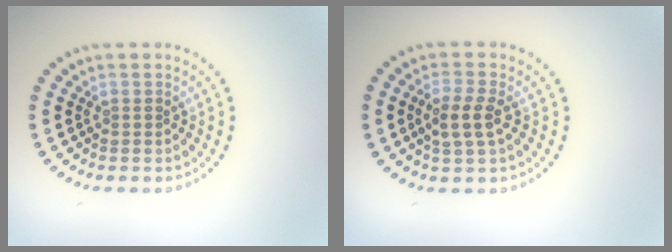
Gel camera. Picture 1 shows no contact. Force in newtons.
{"total": 2.7, "press": 2.5, "slide": 0.8}